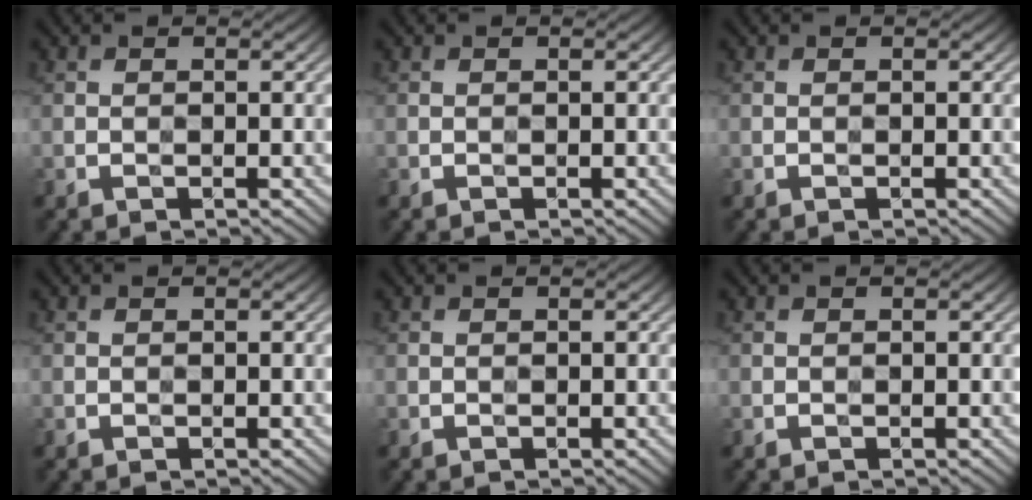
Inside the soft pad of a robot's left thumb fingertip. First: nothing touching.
{"total": 0.0}
{"total": 0.0}
{"total": 0.0}
{"total": 0.0}
{"total": 0.0}